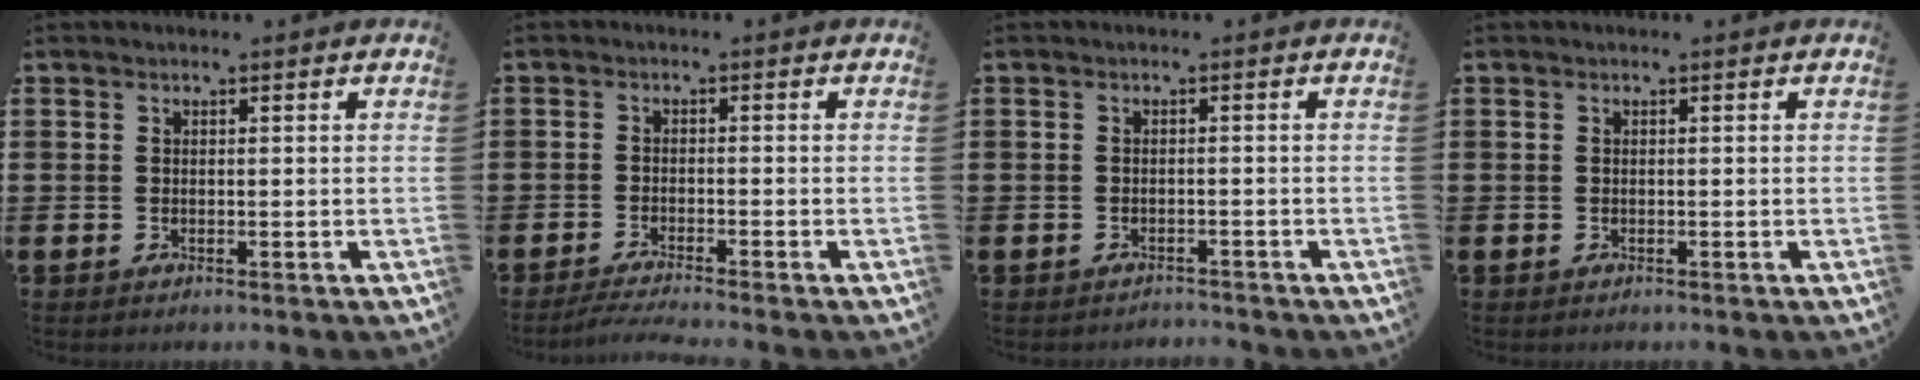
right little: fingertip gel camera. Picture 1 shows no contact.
{"total": 1.7, "force": [-1.5, -0.1, 0.8], "torque": [-0.014, 0.003, -0.029]}
{"total": 1.0, "force": [-1.0, 0.0, -0.1], "torque": [-0.002, 0.002, -0.022]}
{"total": 0.0}